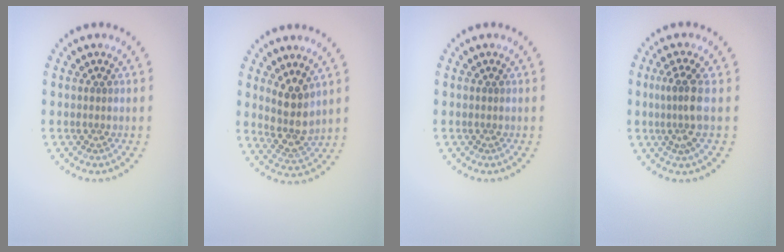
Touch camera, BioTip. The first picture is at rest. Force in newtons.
{"total": 3.2, "press": 2.7, "slide": 1.7}
{"total": 0.0}
{"total": 2.8, "press": 2.2, "slide": 1.8}